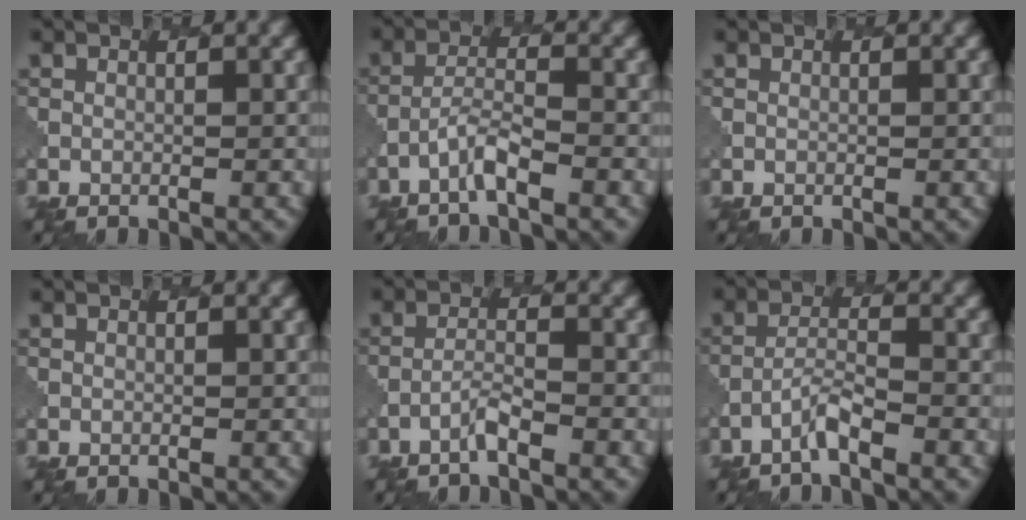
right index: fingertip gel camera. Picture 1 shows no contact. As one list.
[{"total": 2.2, "force": [-1.6, 0.2, 1.5], "torque": [-0.033, 0.008, -0.038]}, {"total": 0.0}, {"total": 0.0}, {"total": 1.4, "force": [-1.1, 0.0, 0.8], "torque": [-0.018, 0.006, -0.029]}, {"total": 2.0, "force": [-1.6, 0.1, 1.2], "torque": [-0.026, 0.007, -0.038]}]